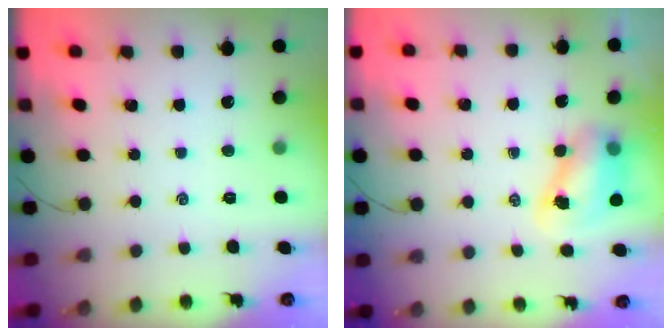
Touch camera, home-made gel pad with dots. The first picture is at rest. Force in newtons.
{"total": 7.2, "press": 7.1, "slide": 1.3}